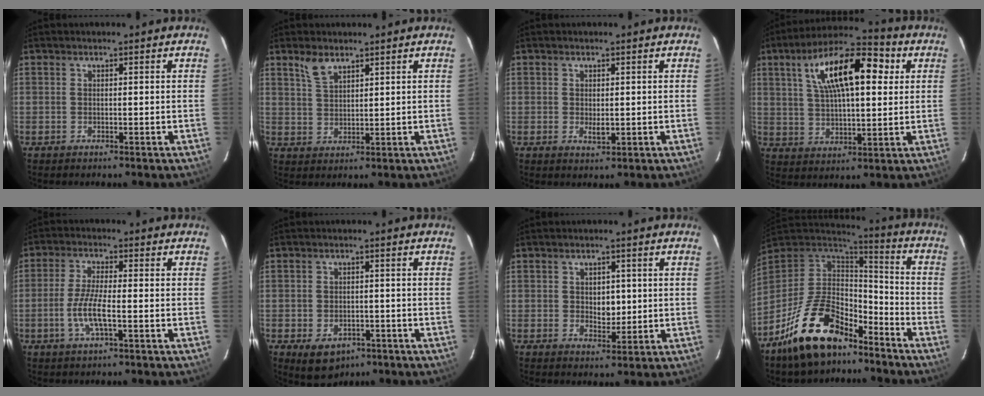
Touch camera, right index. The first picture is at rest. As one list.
[{"total": 4.1, "force": [3.0, 1.7, 2.2], "torque": [-0.042, 0.002, 0.062]}, {"total": 2.1, "force": [-0.1, 1.2, 1.7], "torque": [-0.029, -0.003, 0.001]}, {"total": 17.4, "force": [6.0, 7.0, 14.8], "torque": [-0.262, 0.033, 0.096]}, {"total": 6.8, "force": [-2.0, 1.2, 6.3], "torque": [-0.131, -0.004, -0.041]}, {"total": 7.5, "force": [-3.9, 5.3, 3.7], "torque": [-0.072, -0.007, -0.044]}, {"total": 3.8, "force": [0.2, 2.8, 2.6], "torque": [-0.039, 0.001, 0.005]}, {"total": 20.7, "force": [-13.7, 9.9, 11.9], "torque": [-0.242, 0.003, -0.226]}]